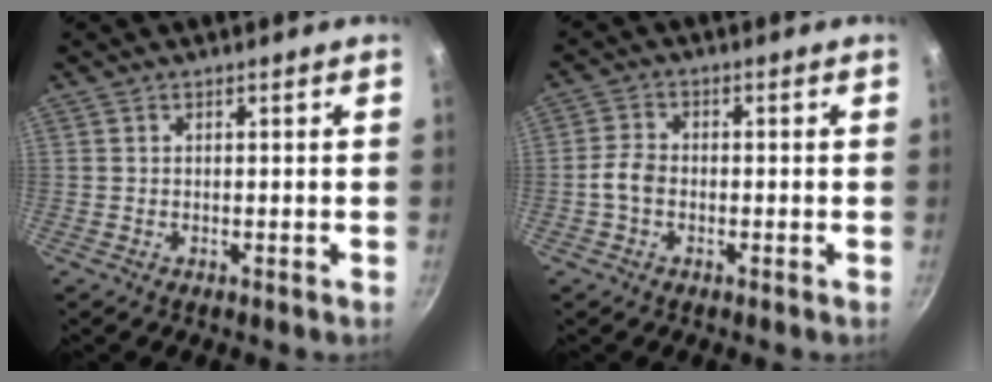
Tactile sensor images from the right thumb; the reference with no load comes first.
{"total": 3.8, "force": [-1.1, 2.7, 2.4], "torque": [-0.047, 0.018, -0.028]}